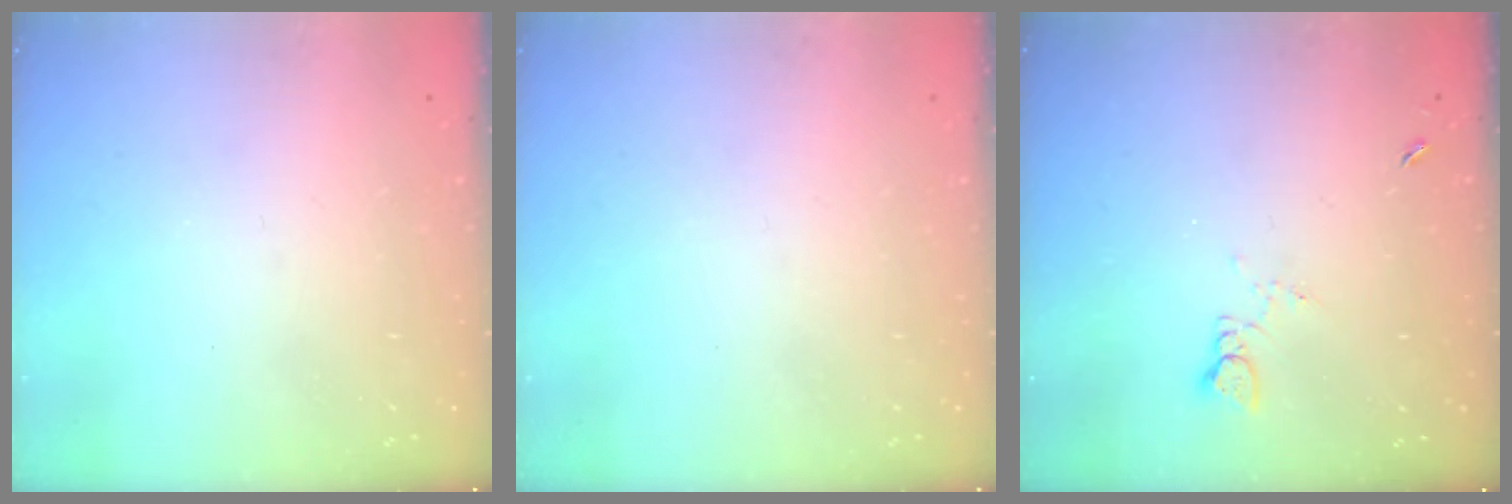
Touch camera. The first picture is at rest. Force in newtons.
{"total": 0.0}
{"total": 1.8, "press": 1.7, "slide": 0.3}